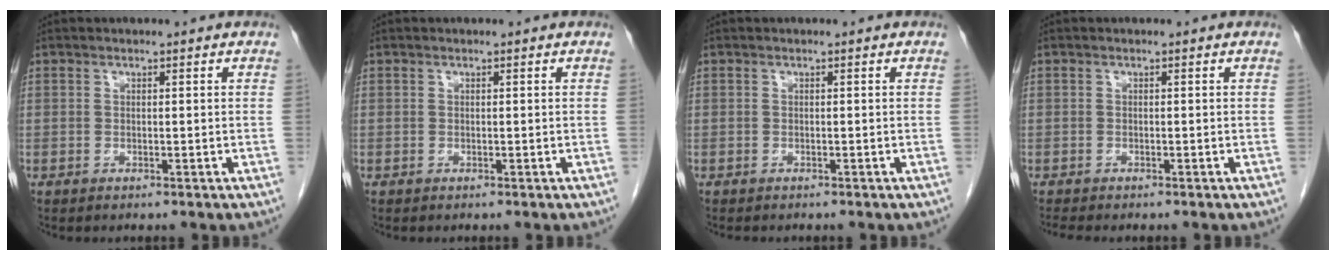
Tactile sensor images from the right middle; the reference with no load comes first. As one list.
[{"total": 0.0}, {"total": 1.7, "force": [-1.5, 0.6, 0.7], "torque": [-0.013, -0.003, -0.016]}, {"total": 1.8, "force": [-1.6, 0.2, 0.7], "torque": [-0.016, -0.005, -0.024]}]